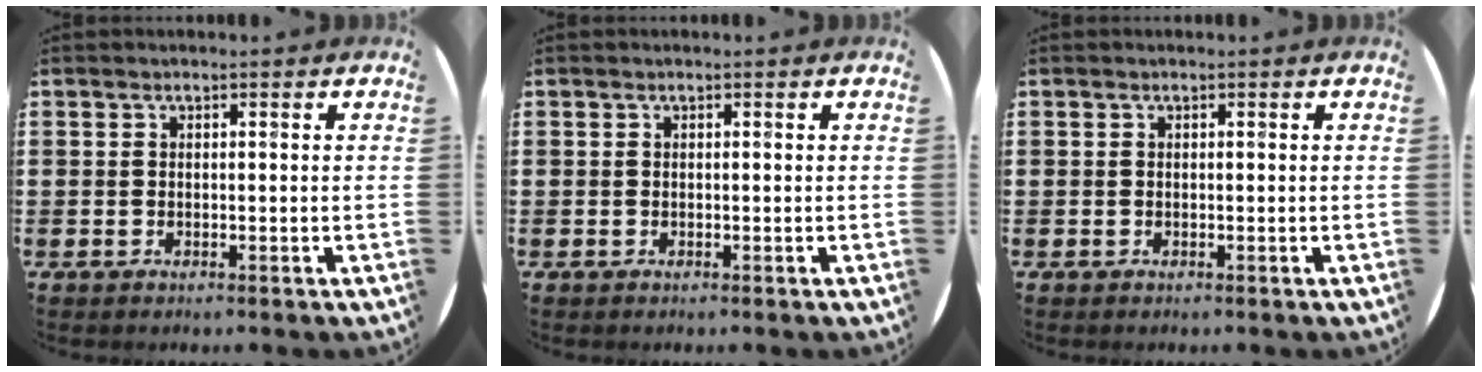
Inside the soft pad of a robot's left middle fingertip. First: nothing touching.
{"total": 0.0}
{"total": 0.0}